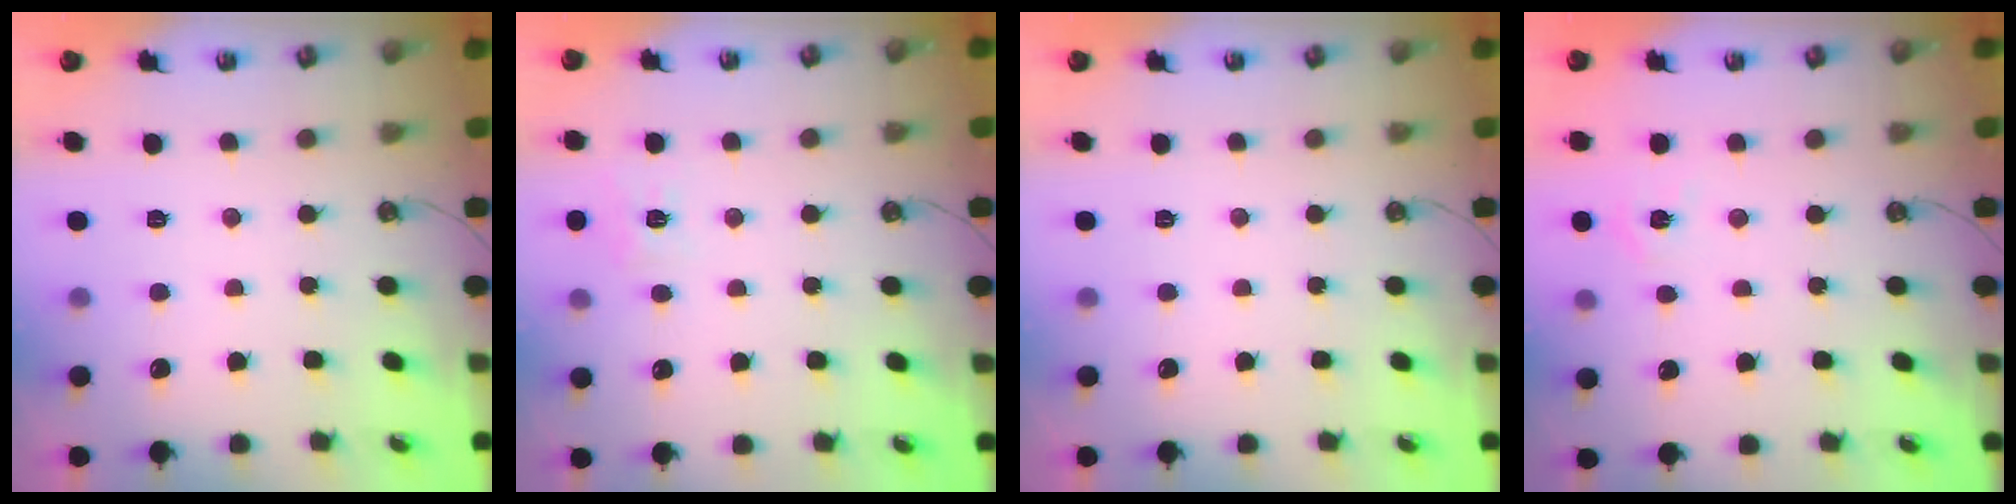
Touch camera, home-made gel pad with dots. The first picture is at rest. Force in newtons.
{"total": 7.4, "press": 7.4, "slide": 0.6}
{"total": 0.0}
{"total": 5.9, "press": 5.9, "slide": 0.6}